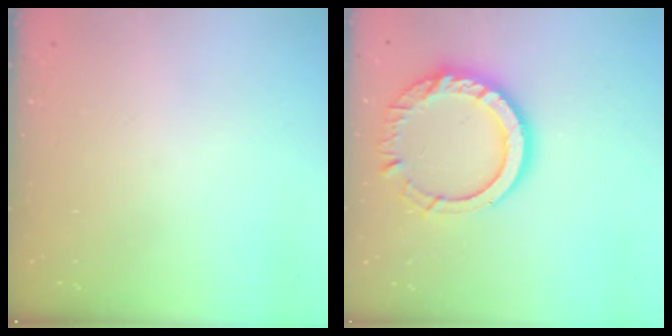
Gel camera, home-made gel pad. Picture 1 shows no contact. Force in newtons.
{"total": 15.6, "press": 15.5, "slide": 1.4}